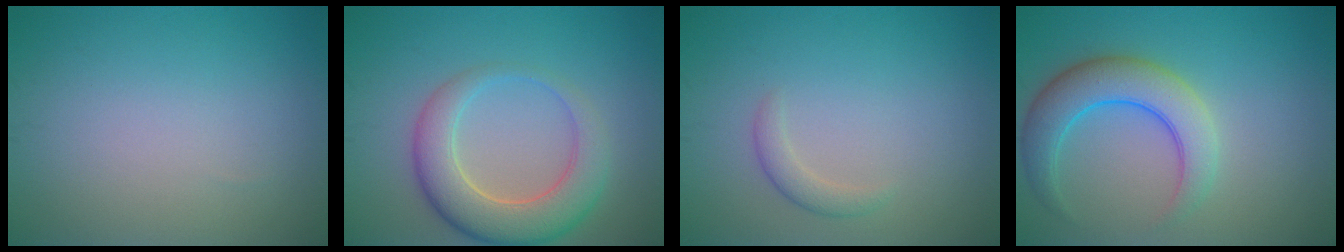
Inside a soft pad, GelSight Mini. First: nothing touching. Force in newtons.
{"total": 6.1, "press": 6.1, "slide": 0.7}
{"total": 1.4, "press": 1.4, "slide": 0.1}
{"total": 5.5, "press": 5.5, "slide": 0.3}